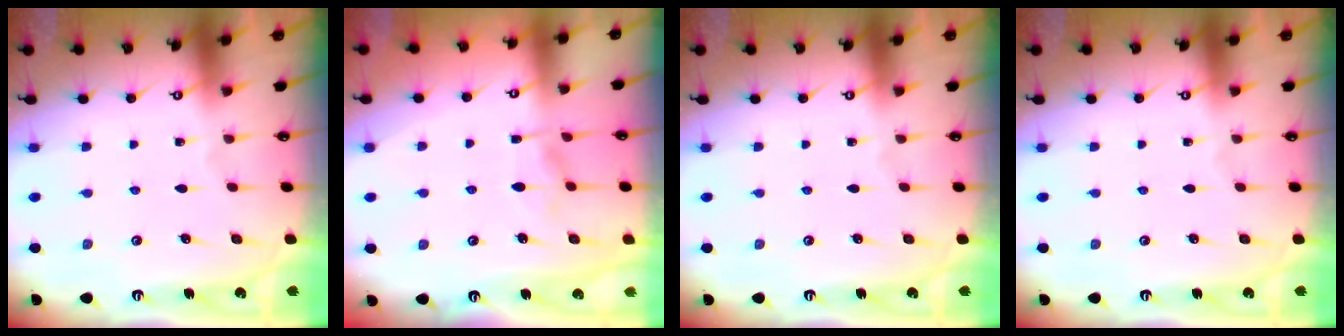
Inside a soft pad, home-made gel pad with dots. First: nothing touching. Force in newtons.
{"total": 2.2, "press": 1.9, "slide": 1.2}
{"total": 0.0}
{"total": 0.0}